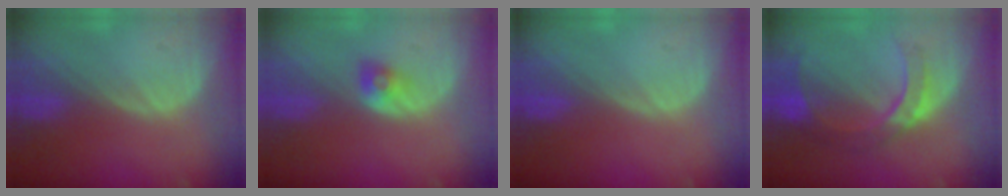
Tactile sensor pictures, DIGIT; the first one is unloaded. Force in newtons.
{"total": 2.5, "press": 2.3, "slide": 0.9}
{"total": 0.0}
{"total": 7.4, "press": 7.3, "slide": 1.0}